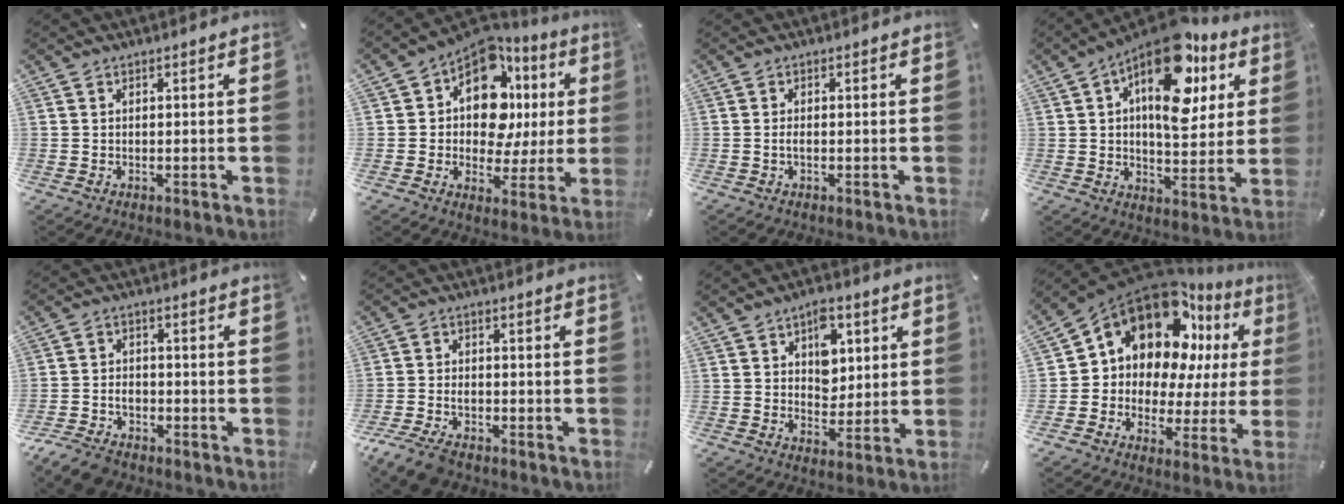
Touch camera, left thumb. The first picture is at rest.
{"total": 15.0, "force": [4.8, 10.2, 9.9], "torque": [-0.157, -0.041, 0.085]}
{"total": 1.3, "force": [-0.3, 0.4, 1.2], "torque": [-0.022, 0.001, -0.006]}
{"total": 19.3, "force": [9.0, 9.6, 14.1], "torque": [-0.220, -0.047, 0.147]}
{"total": 5.7, "force": [-4.1, 3.4, 2.0], "torque": [-0.040, 0.019, -0.080]}
{"total": 5.6, "force": [-3.8, 3.0, 2.9], "torque": [-0.070, 0.014, -0.075]}
{"total": 7.9, "force": [3.2, 5.8, 4.3], "torque": [-0.045, -0.009, 0.049]}
{"total": 15.6, "force": [8.7, 10.7, 7.3], "torque": [-0.143, -0.080, 0.146]}